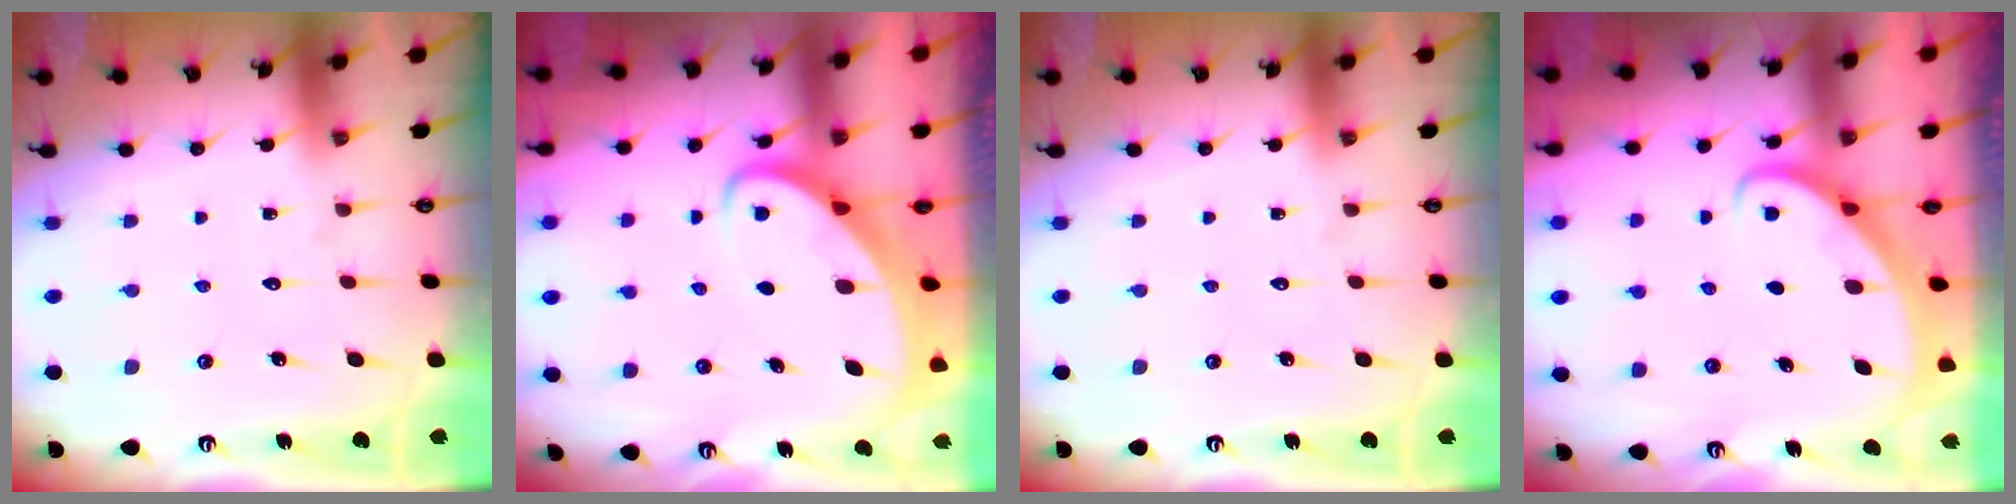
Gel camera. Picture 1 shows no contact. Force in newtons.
{"total": 3.3, "press": 3.3, "slide": 0.4}
{"total": 0.0}
{"total": 2.5, "press": 2.5, "slide": 0.2}